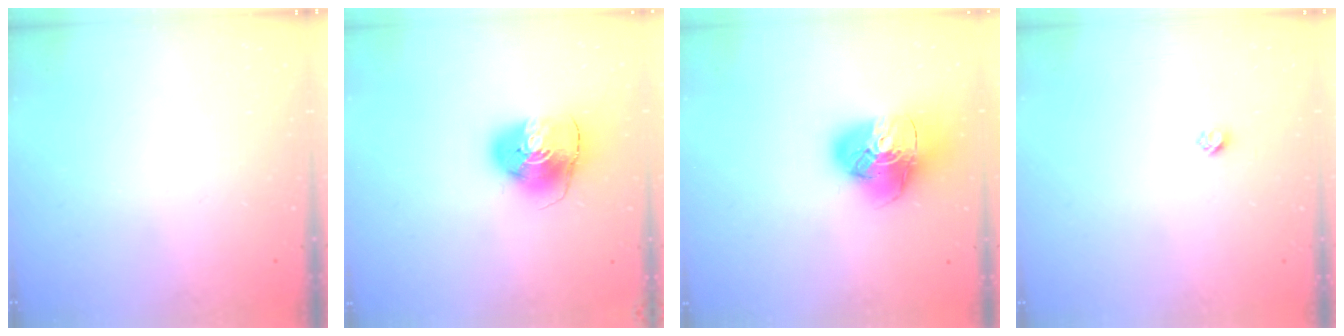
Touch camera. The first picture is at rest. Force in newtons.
{"total": 9.7, "press": 9.6, "slide": 1.4}
{"total": 15.5, "press": 15.4, "slide": 1.8}
{"total": 2.3, "press": 2.3, "slide": 0.2}